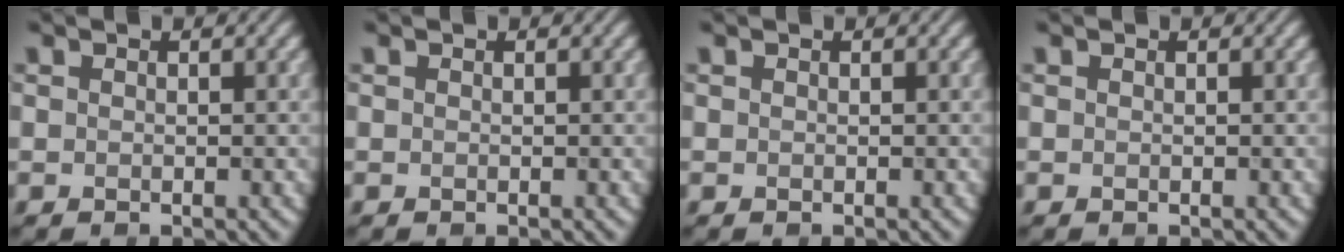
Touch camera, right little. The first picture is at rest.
{"total": 0.0}
{"total": 0.0}
{"total": 0.0}